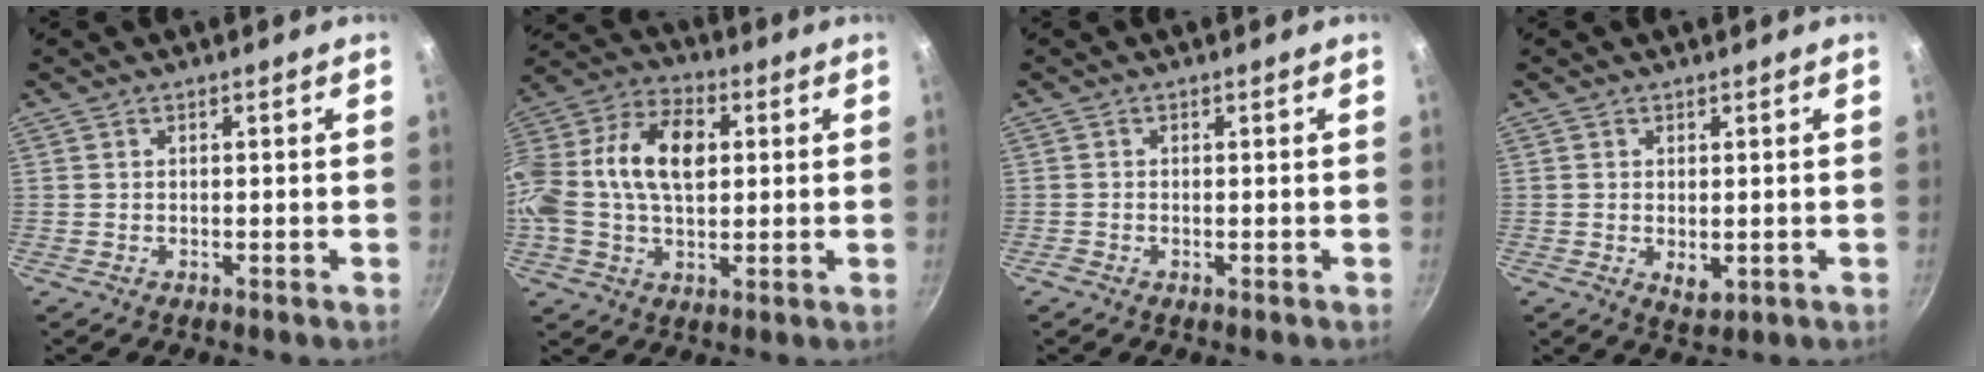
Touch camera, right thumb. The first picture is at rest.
{"total": 19.8, "force": [2.4, 12.7, 15.0], "torque": [-0.288, 0.034, 0.028]}
{"total": 0.6, "force": [-0.3, 0.4, 0.3], "torque": [-0.008, 0.001, -0.007]}
{"total": 3.2, "force": [-0.2, 1.9, 2.6], "torque": [-0.041, -0.011, 0.000]}